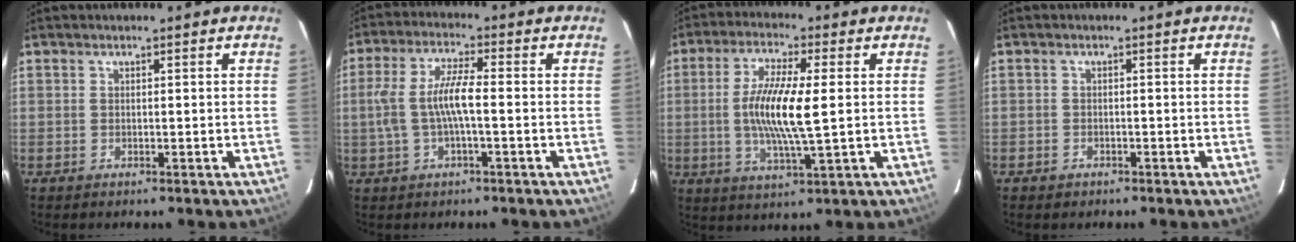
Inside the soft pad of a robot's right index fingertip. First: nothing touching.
{"total": 8.1, "force": [-0.9, 1.7, 7.9], "torque": [-0.162, 0.006, -0.013]}
{"total": 11.4, "force": [0.0, 1.8, 11.3], "torque": [-0.216, -0.005, -0.002]}
{"total": 1.5, "force": [-1.0, 1.1, 0.2], "torque": [-0.008, 0.003, -0.013]}